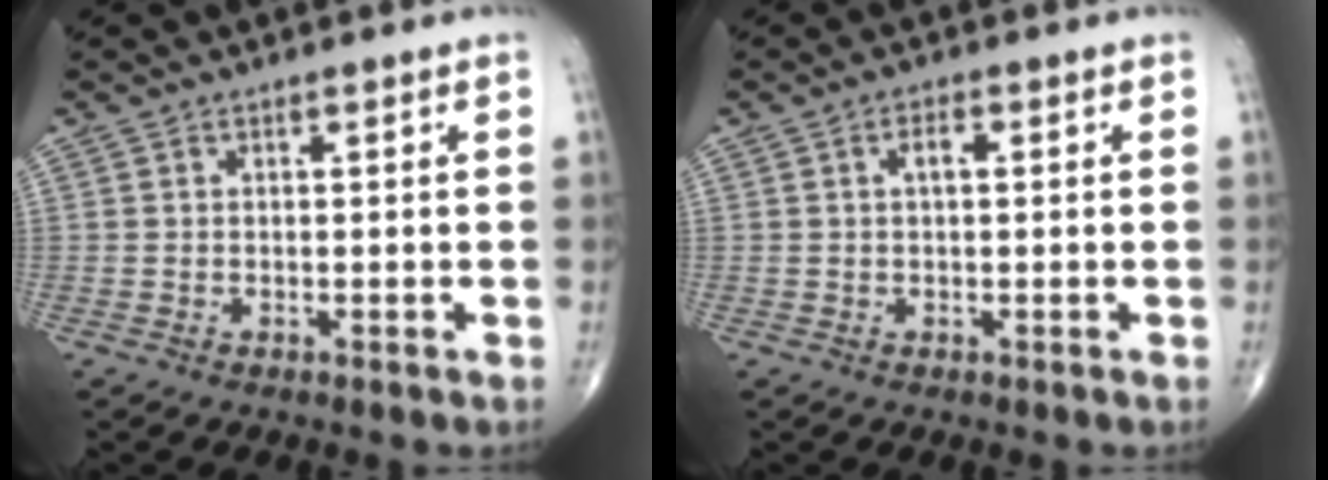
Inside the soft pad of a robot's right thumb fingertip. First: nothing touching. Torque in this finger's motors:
{"motor_torque": [0.05, 1.15, 0.47, 0.38, 0.09]}